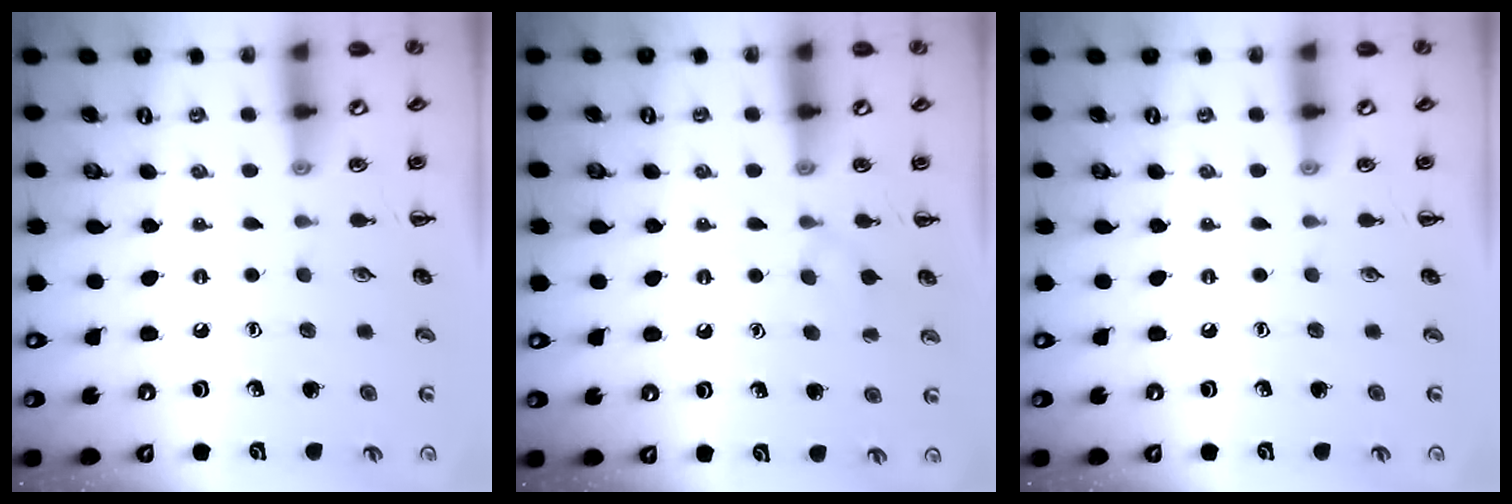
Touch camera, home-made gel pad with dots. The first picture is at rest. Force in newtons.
{"total": 5.1, "press": 4.7, "slide": 1.9}
{"total": 0.0}